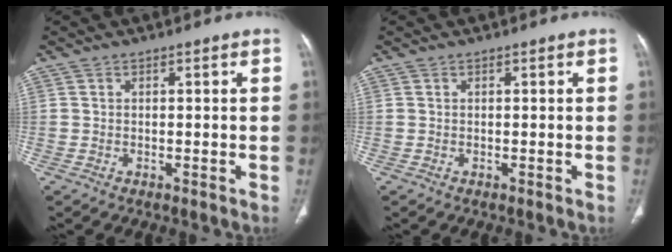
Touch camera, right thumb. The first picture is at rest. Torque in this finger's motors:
{"motor_torque": [0.02, 0.02, 0.12, -0.09, 0.00]}